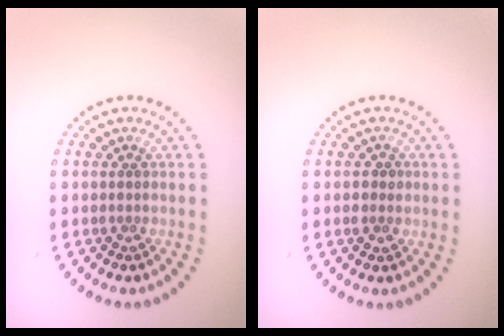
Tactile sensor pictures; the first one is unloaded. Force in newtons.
{"total": 1.4, "press": 1.4, "slide": 0.3}